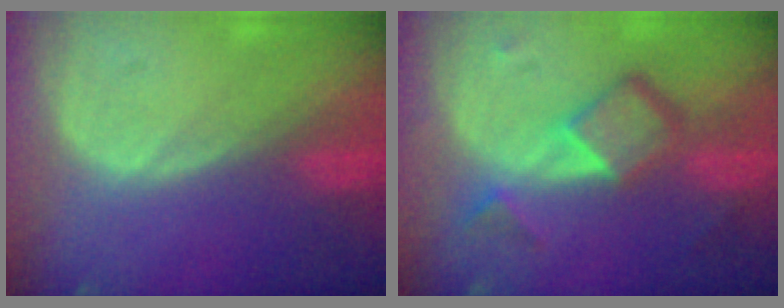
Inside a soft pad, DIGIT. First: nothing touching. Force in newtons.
{"total": 6.9, "press": 5.9, "slide": 3.6}